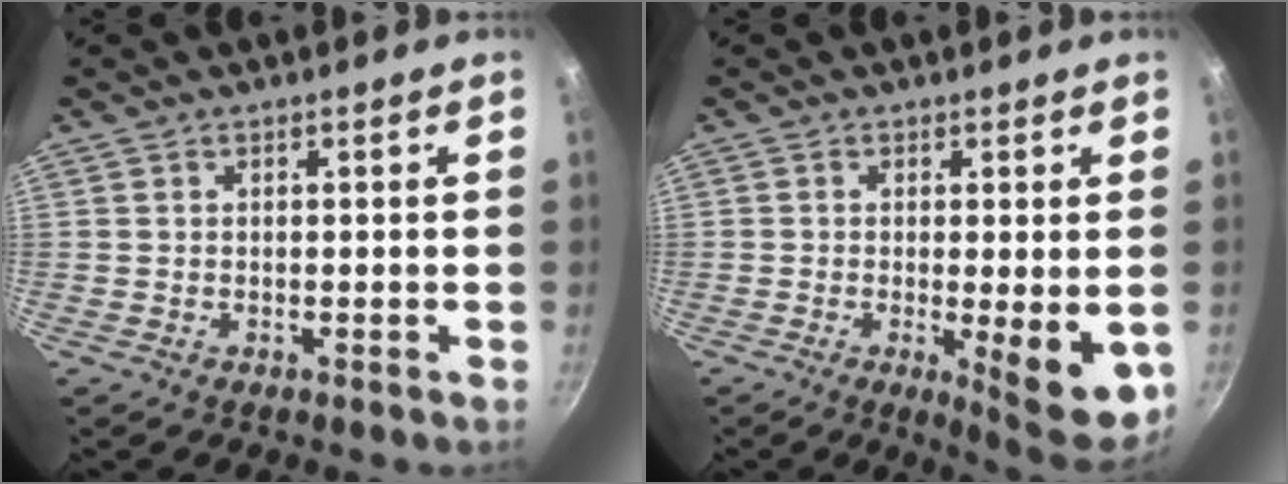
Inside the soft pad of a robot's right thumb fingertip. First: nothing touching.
{"total": 9.7, "force": [-1.6, 2.4, 9.3], "torque": [-0.115, -0.012, -0.012]}